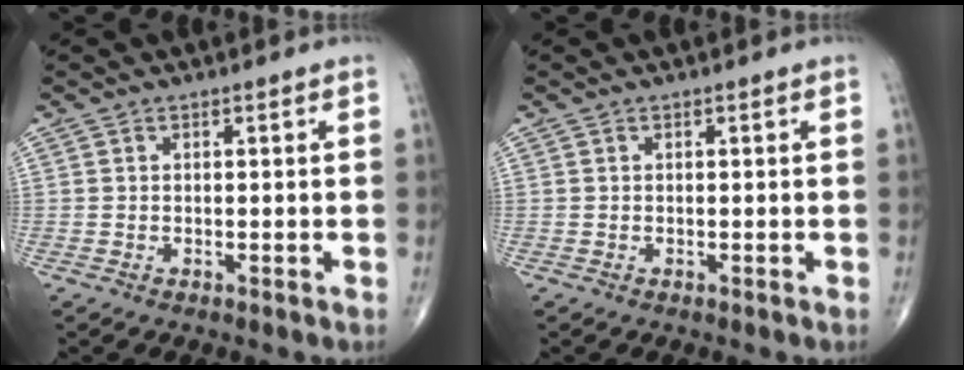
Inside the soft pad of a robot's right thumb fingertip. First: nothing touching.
{"total": 0.0}